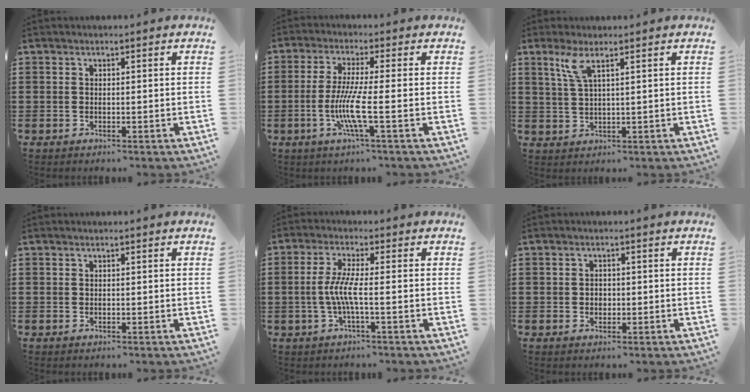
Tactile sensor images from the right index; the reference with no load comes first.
{"total": 7.5, "force": [-1.8, 0.1, 7.2], "torque": [-0.160, -0.023, -0.043]}
{"total": 3.7, "force": [2.0, 0.4, 3.1], "torque": [-0.068, 0.002, 0.034]}
{"total": 0.0}
{"total": 4.9, "force": [-1.0, 0.2, 4.8], "torque": [-0.110, -0.010, -0.028]}
{"total": 1.4, "force": [-0.2, 1.2, 0.8], "torque": [-0.017, 0.005, -0.004]}